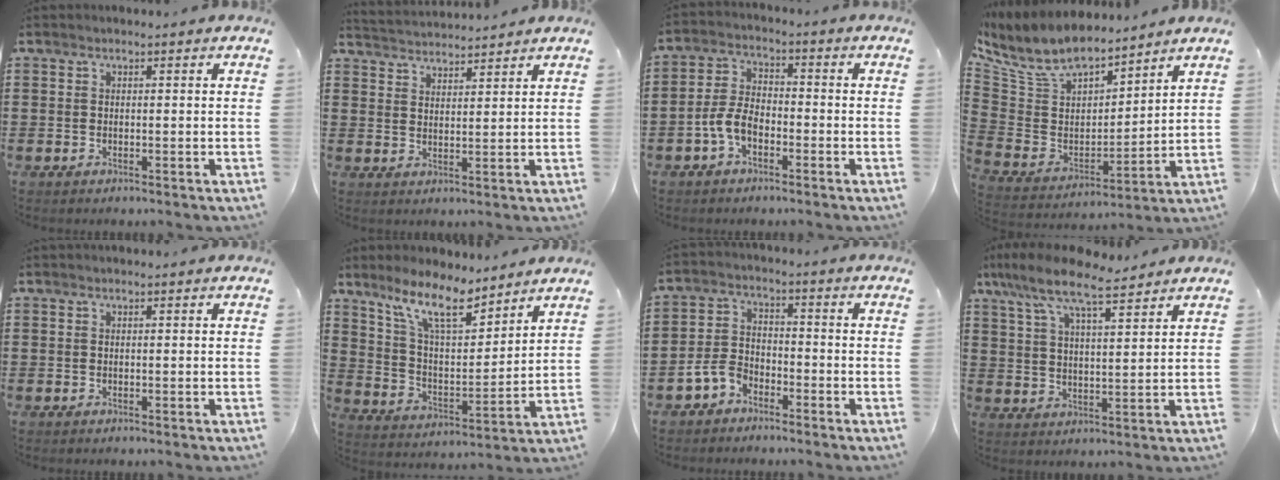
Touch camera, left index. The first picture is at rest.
{"total": 2.7, "force": [2.7, -0.1, -0.4], "torque": [-0.002, -0.012, 0.049]}
{"total": 5.1, "force": [-2.6, 2.6, 3.6], "torque": [-0.090, 0.003, -0.056]}
{"total": 9.8, "force": [8.3, 3.4, 3.9], "torque": [-0.117, -0.047, 0.148]}
{"total": 0.0}
{"total": 10.0, "force": [7.8, 2.3, 5.8], "torque": [-0.134, -0.023, 0.142]}
{"total": 4.6, "force": [-3.4, 2.4, 1.8], "torque": [-0.055, 0.004, -0.072]}
{"total": 9.0, "force": [7.1, 1.9, 5.2], "torque": [-0.125, -0.023, 0.125]}